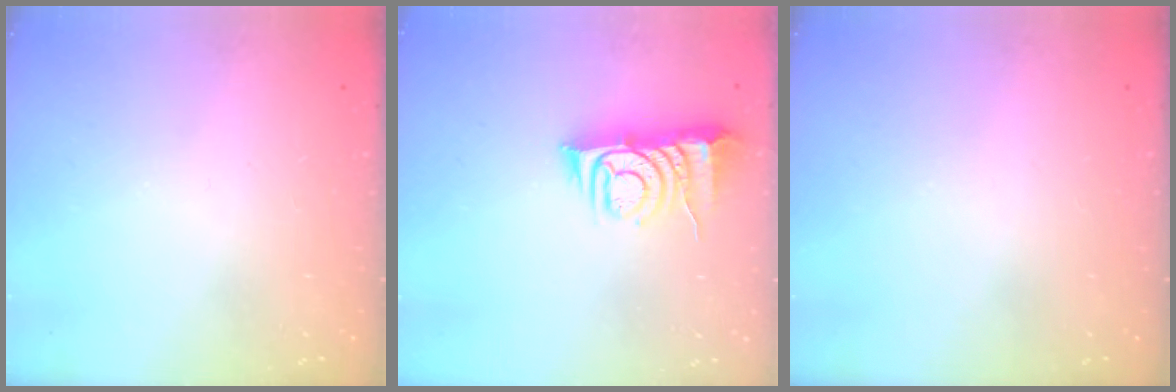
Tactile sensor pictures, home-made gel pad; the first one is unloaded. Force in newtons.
{"total": 8.9, "press": 8.8, "slide": 1.2}
{"total": 0.0}